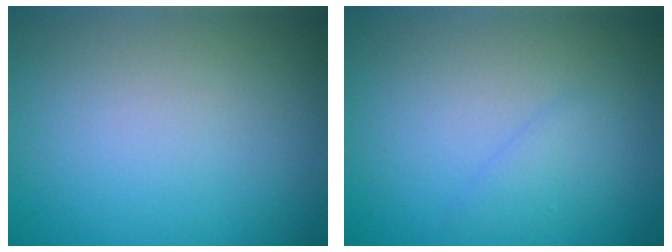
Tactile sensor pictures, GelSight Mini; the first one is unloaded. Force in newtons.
{"total": 1.4, "press": 1.4, "slide": 0.1}